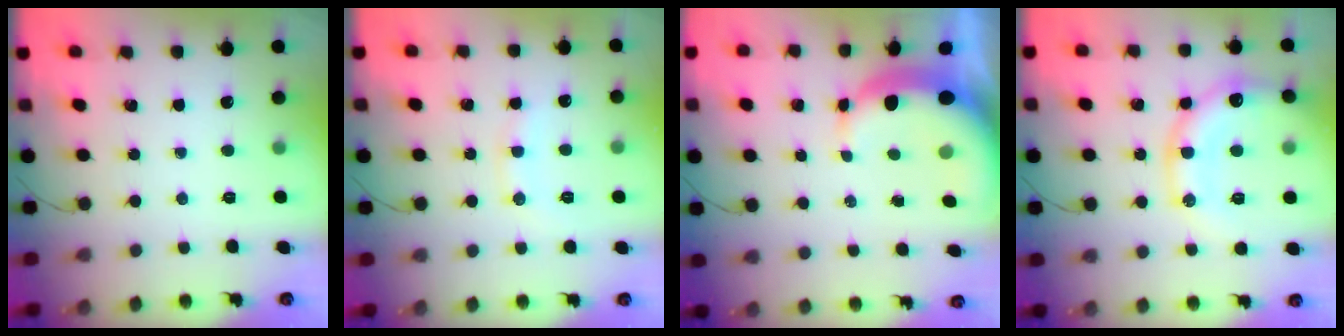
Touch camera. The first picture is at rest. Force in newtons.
{"total": 7.6, "press": 7.5, "slide": 0.9}
{"total": 8.4, "press": 8.3, "slide": 1.5}
{"total": 16.2, "press": 16.0, "slide": 2.6}